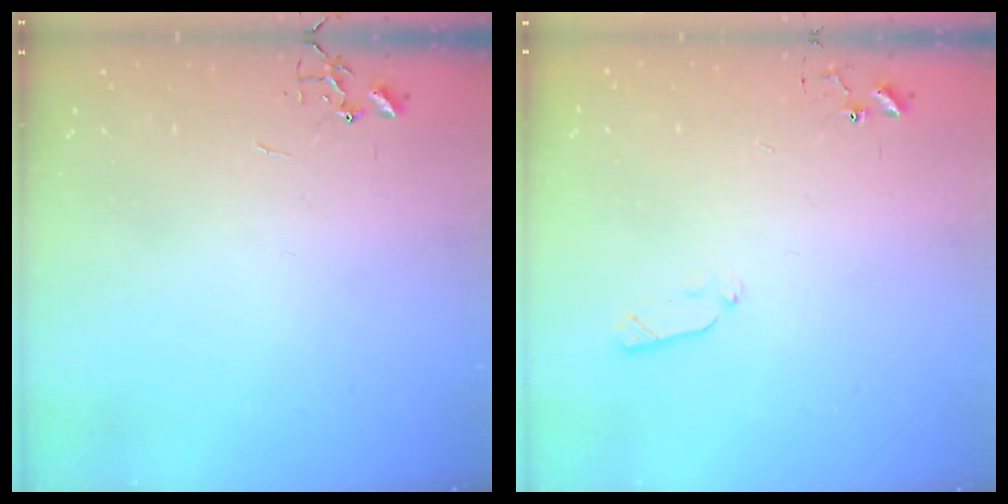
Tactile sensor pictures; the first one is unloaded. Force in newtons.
{"total": 5.6, "press": 5.6, "slide": 0.8}